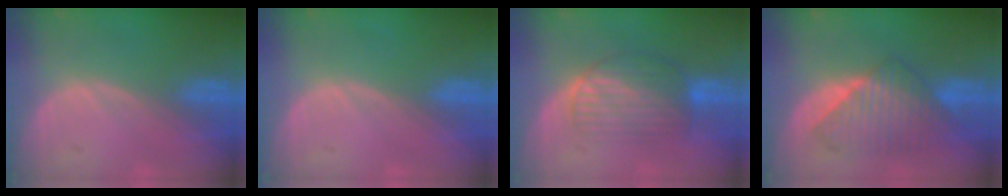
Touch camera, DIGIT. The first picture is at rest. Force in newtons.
{"total": 0.0}
{"total": 6.7, "press": 6.5, "slide": 1.8}
{"total": 7.6, "press": 7.5, "slide": 0.7}